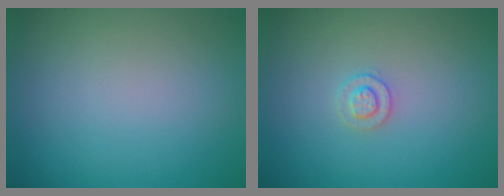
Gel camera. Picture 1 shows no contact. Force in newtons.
{"total": 1.5, "press": 1.5, "slide": 0.1}